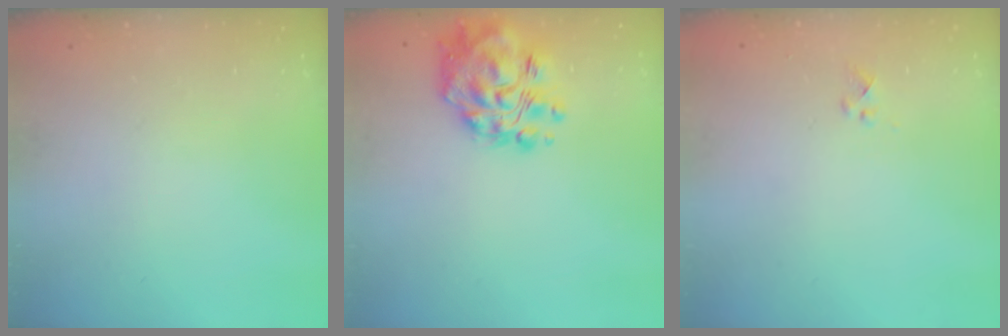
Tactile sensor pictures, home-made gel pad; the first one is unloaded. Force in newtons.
{"total": 14.5, "press": 13.8, "slide": 4.5}
{"total": 2.2, "press": 2.1, "slide": 0.7}